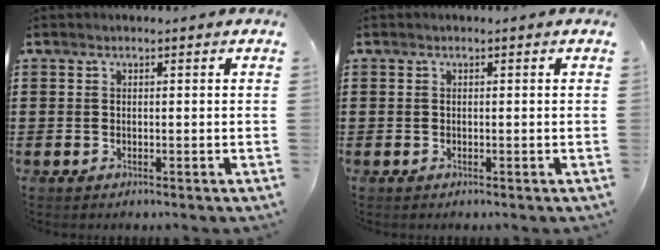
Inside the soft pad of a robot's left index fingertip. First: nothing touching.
{"total": 0.0}